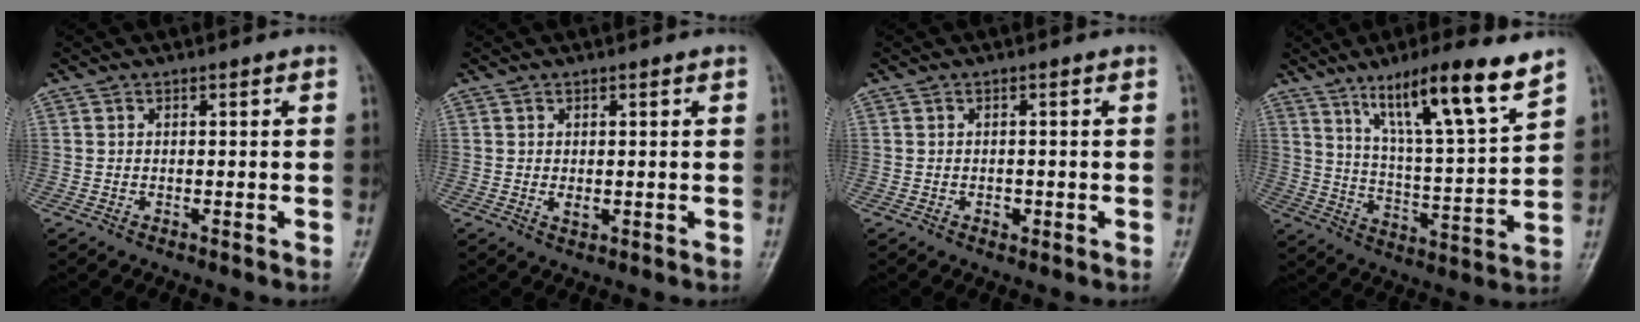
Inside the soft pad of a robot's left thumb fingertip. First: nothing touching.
{"total": 2.0, "force": [0.1, 1.2, 1.5], "torque": [-0.019, -0.004, 0.006]}
{"total": 1.3, "force": [-0.5, 1.1, 0.7], "torque": [-0.002, 0.004, -0.005]}
{"total": 16.6, "force": [10.8, 1.9, 12.4], "torque": [-0.189, -0.054, 0.185]}